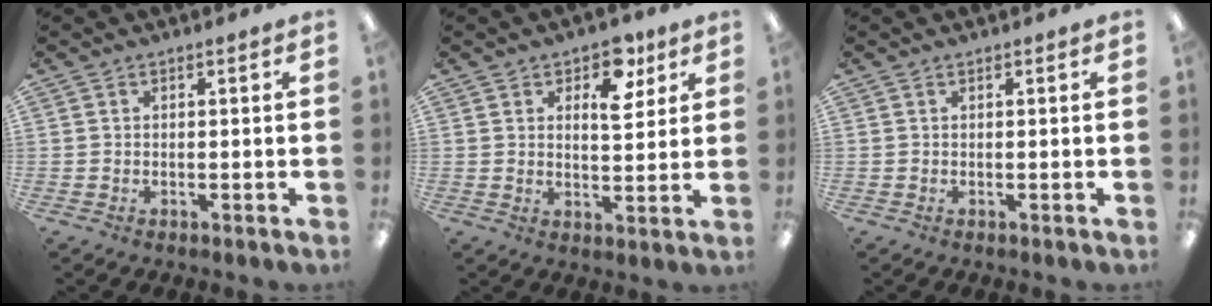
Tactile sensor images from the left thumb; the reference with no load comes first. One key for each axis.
{"total": 9.4, "fx": 5.0, "fy": 5.1, "fz": 6.0, "tx": -0.073, "ty": -0.016, "tz": 0.083}
{"total": 0.0}